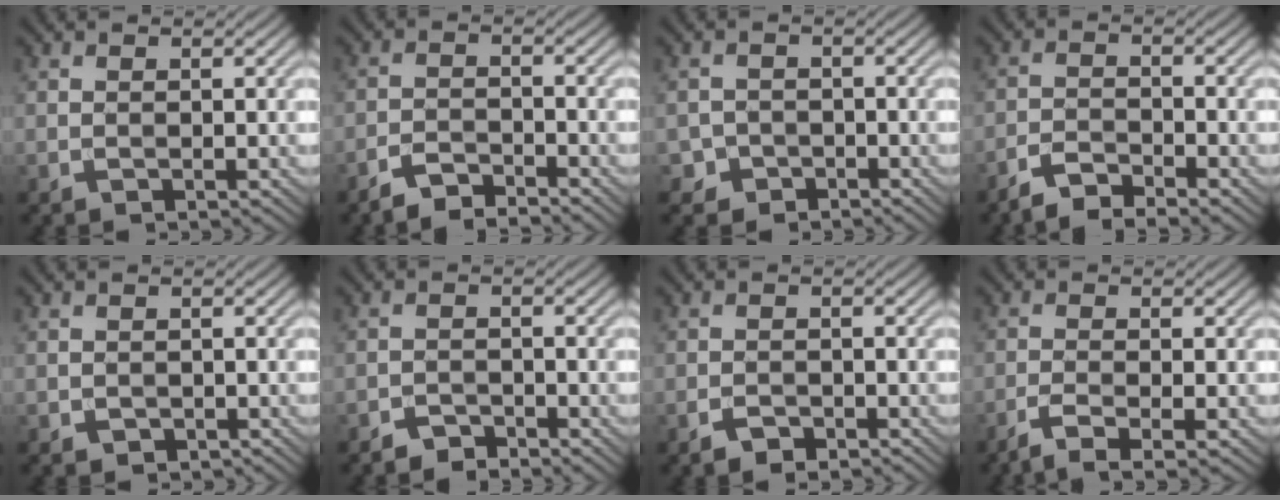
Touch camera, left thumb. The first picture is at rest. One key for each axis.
{"total": 3.2, "fx": -3.1, "fy": 0.3, "fz": 0.8, "tx": -0.018, "ty": 0.002, "tz": -0.067}
{"total": 2.3, "fx": -1.5, "fy": 1.7, "fz": -0.2, "tx": 0.009, "ty": 0.004, "tz": -0.029}
{"total": 4.0, "fx": -3.6, "fy": 0.6, "fz": 1.7, "tx": -0.039, "ty": 0.001, "tz": -0.077}
{"total": 0.7, "fx": -0.4, "fy": 0.5, "fz": -0.2, "tx": 0.001, "ty": -0.004, "tz": -0.006}
{"total": 1.9, "fx": -1.8, "fy": 0.4, "fz": 0.0, "tx": 0.002, "ty": 0.004, "tz": -0.039}
{"total": 1.6, "fx": -1.4, "fy": 0.6, "fz": 0.4, "tx": -0.010, "ty": 0.001, "tz": -0.028}
{"total": 3.4, "fx": -2.4, "fy": 0.4, "fz": 2.4, "tx": -0.050, "ty": -0.001, "tz": -0.054}